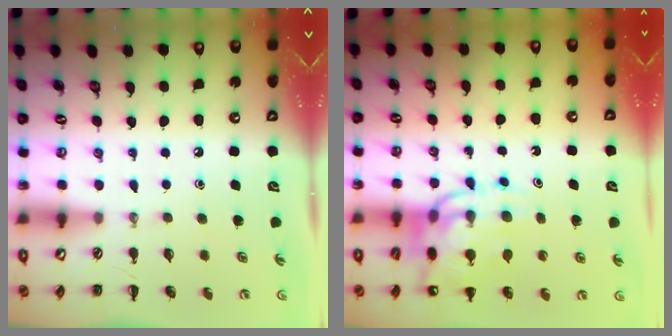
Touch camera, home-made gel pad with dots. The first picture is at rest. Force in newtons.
{"total": 14.5, "press": 14.1, "slide": 3.4}